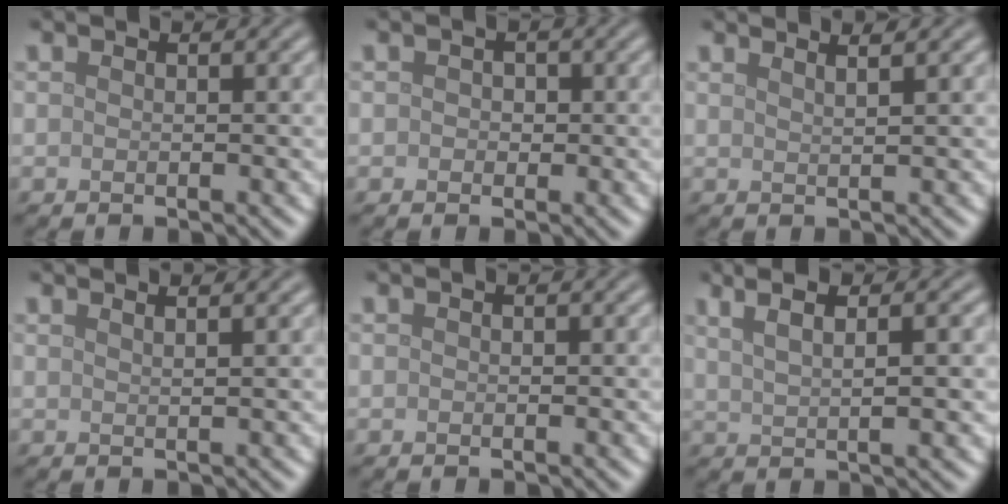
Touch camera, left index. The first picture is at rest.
{"total": 1.1, "force": [0.0, 1.0, 0.5], "torque": [-0.003, -0.001, -0.002]}
{"total": 2.6, "force": [2.0, 0.9, 1.4], "torque": [0.006, 0.012, 0.000]}
{"total": 2.6, "force": [1.8, 1.1, 1.5], "torque": [0.008, 0.011, -0.006]}
{"total": 0.0}
{"total": 5.8, "force": [2.8, 2.2, 4.6], "torque": [-0.057, 0.021, 0.023]}